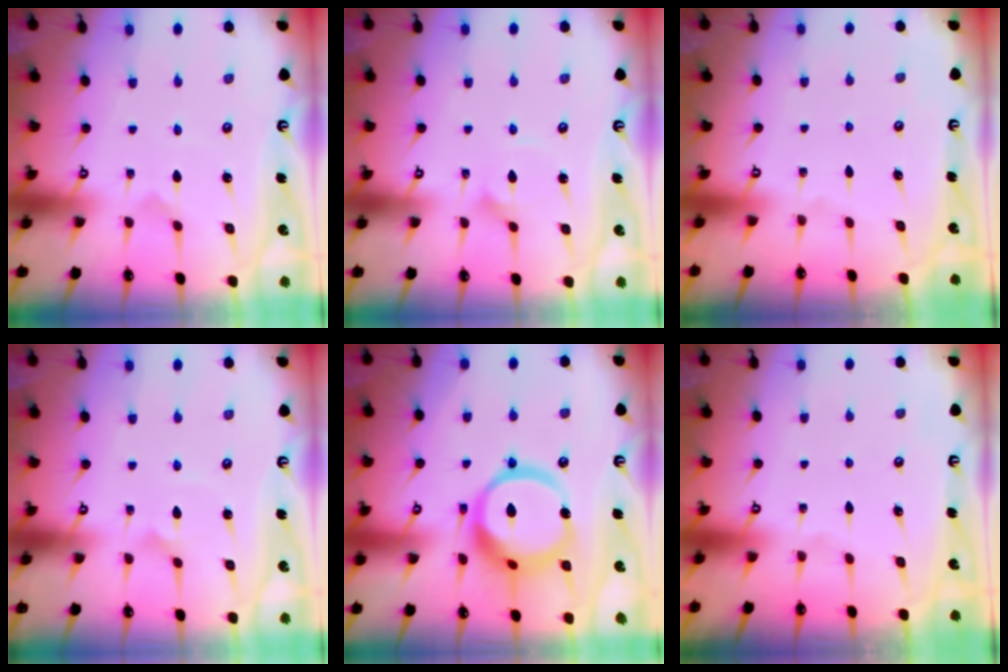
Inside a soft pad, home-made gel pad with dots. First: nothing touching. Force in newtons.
{"total": 2.6, "press": 2.6, "slide": 0.2}
{"total": 0.0}
{"total": 2.2, "press": 2.2, "slide": 0.1}
{"total": 18.0, "press": 17.9, "slide": 2.1}
{"total": 0.0}